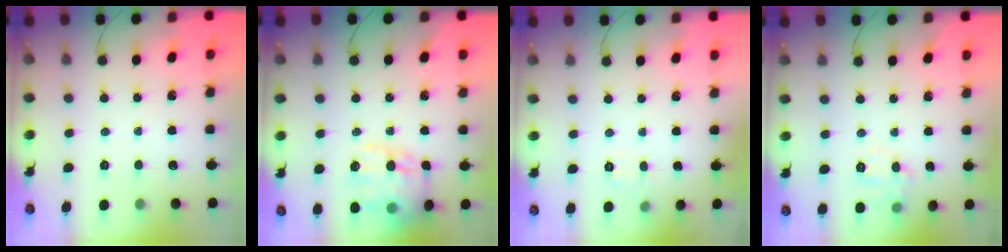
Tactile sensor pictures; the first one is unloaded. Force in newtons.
{"total": 14.2, "press": 13.9, "slide": 3.0}
{"total": 2.9, "press": 2.5, "slide": 1.4}
{"total": 5.8, "press": 5.7, "slide": 1.1}